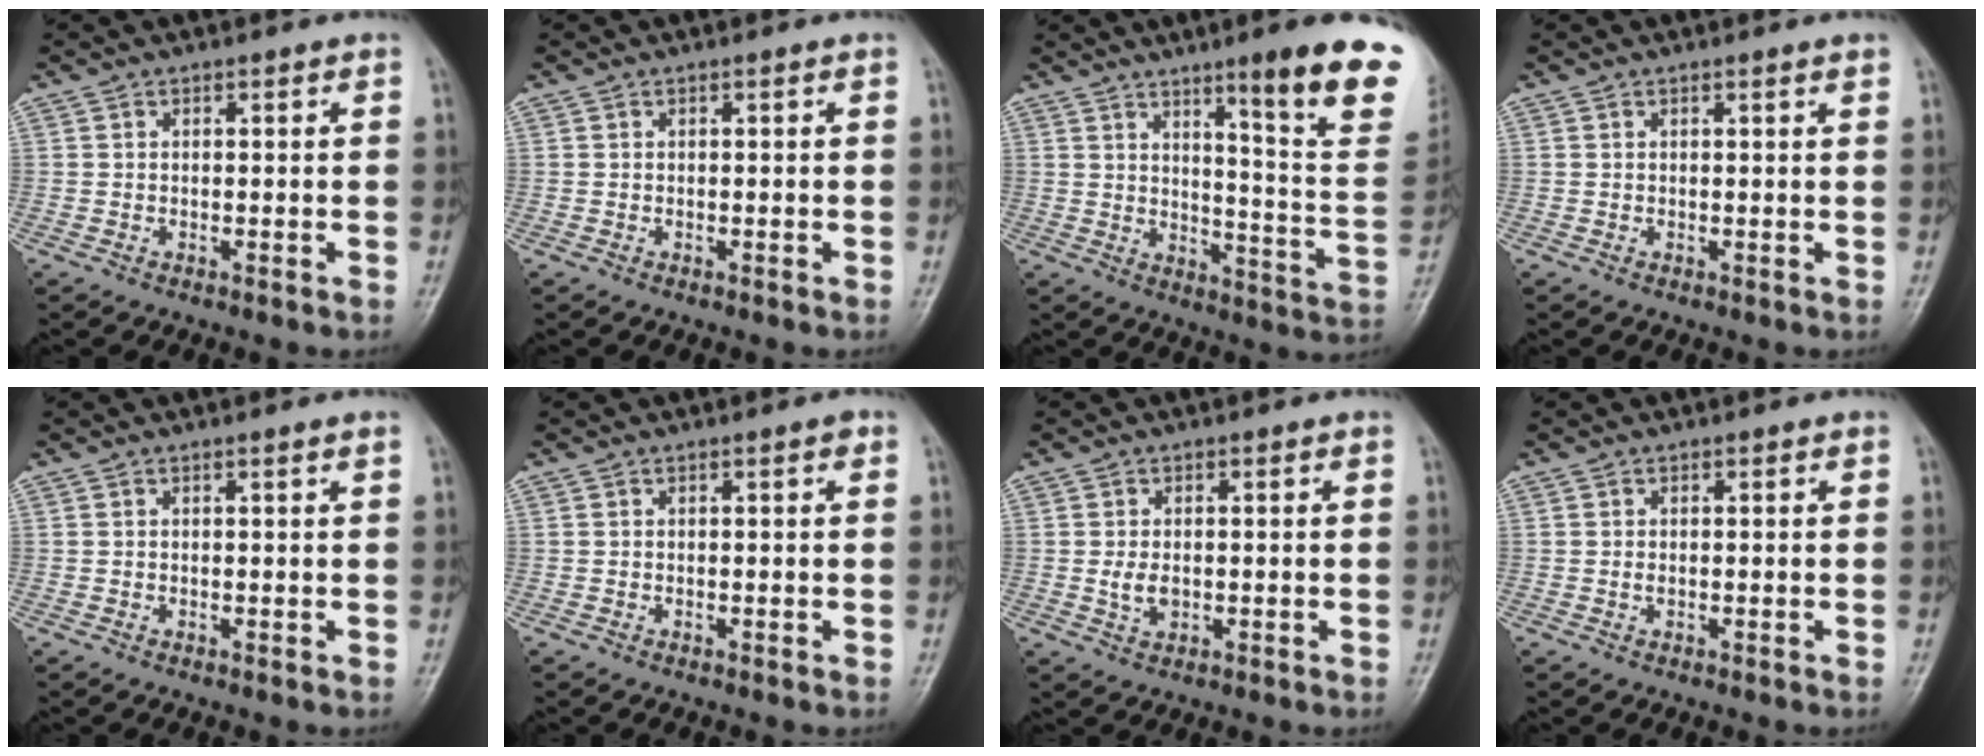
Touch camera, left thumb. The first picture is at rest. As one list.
[{"total": 0.0}, {"total": 19.5, "force": [11.0, 1.9, 15.9], "torque": [-0.179, -0.066, 0.151]}, {"total": 1.0, "force": [0.8, 0.0, 0.7], "torque": [-0.007, -0.001, 0.009]}, {"total": 0.6, "force": [0.4, -0.1, 0.4], "torque": [-0.015, -0.003, 0.009]}, {"total": 0.7, "force": [0.4, 0.2, 0.6], "torque": [-0.009, 0.001, 0.001]}, {"total": 3.0, "force": [-0.1, 2.0, 2.2], "torque": [-0.038, -0.004, 0.000]}, {"total": 0.6, "force": [0.0, 0.4, 0.4], "torque": [-0.008, -0.001, -0.001]}]